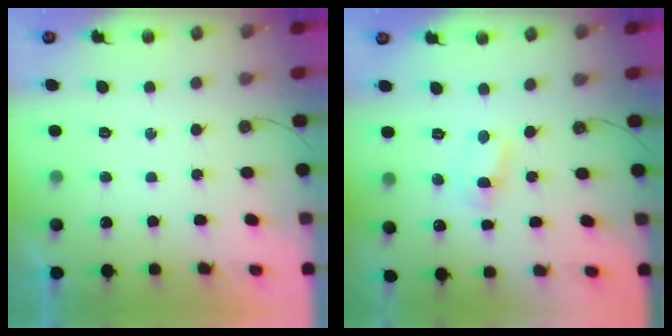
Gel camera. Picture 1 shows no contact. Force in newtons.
{"total": 1.7, "press": 1.7, "slide": 0.1}